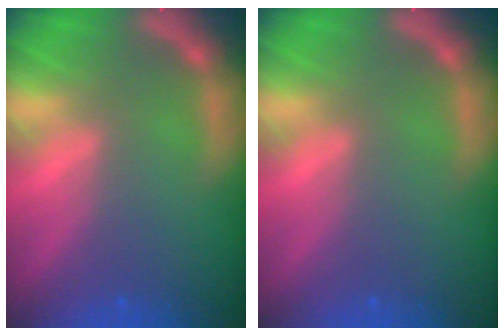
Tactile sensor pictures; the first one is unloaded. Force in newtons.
{"total": 0.0}